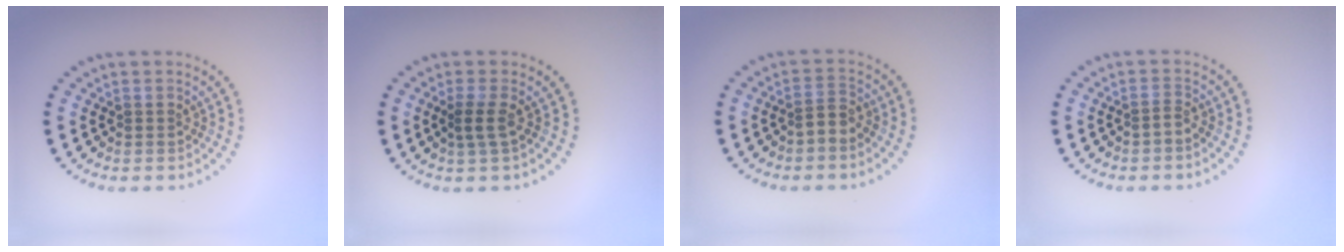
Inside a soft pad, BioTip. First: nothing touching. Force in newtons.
{"total": 1.8, "press": 1.4, "slide": 1.1}
{"total": 1.7, "press": 1.2, "slide": 1.2}
{"total": 0.5, "press": 0.2, "slide": 0.5}